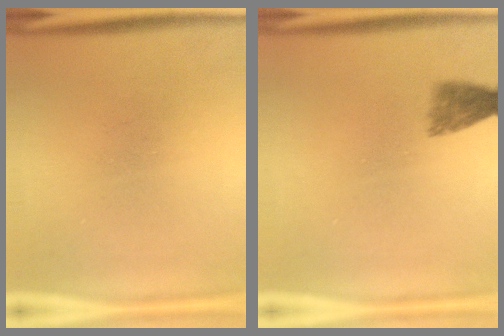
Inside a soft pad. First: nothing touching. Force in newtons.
{"total": 3.0}